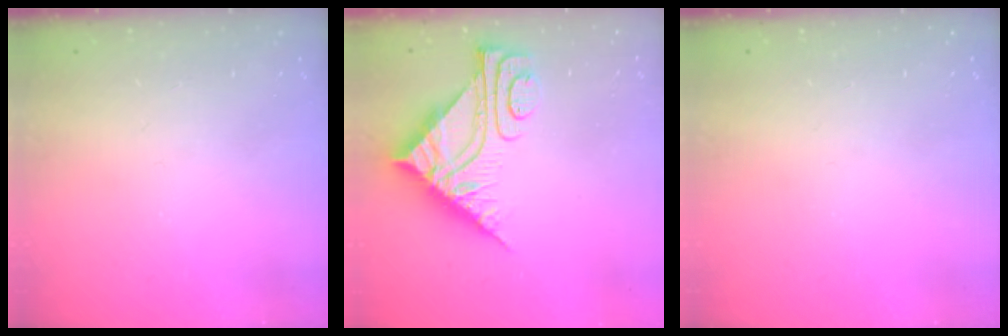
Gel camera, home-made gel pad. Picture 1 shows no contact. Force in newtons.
{"total": 11.3, "press": 11.2, "slide": 1.2}
{"total": 0.0}